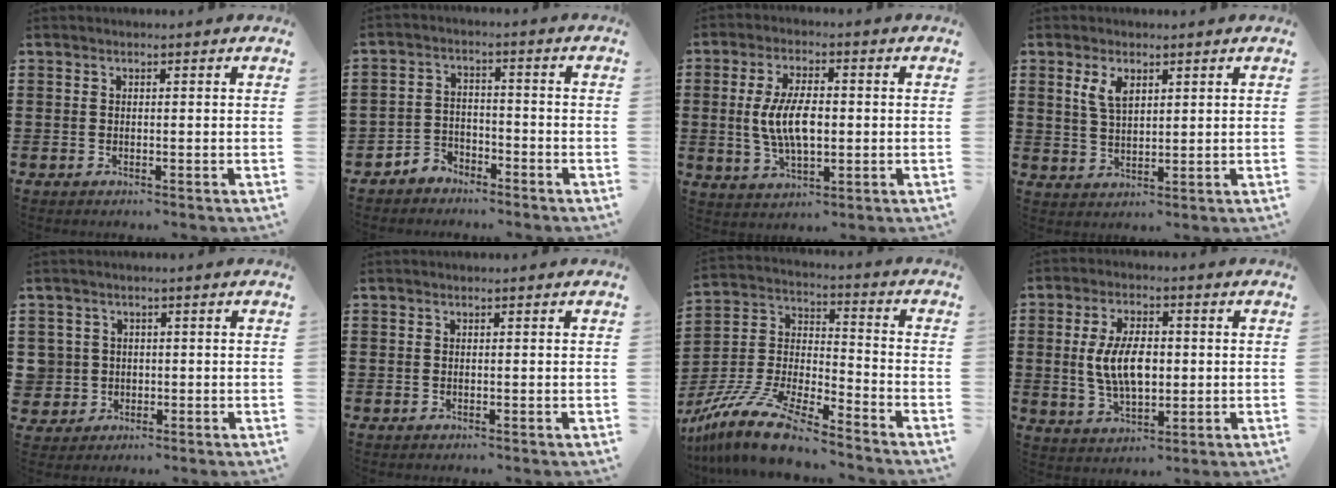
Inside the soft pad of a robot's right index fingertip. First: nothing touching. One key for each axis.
{"total": 3.6, "fx": -3.2, "fy": 1.6, "fz": 0.1, "tx": -0.012, "ty": 0.008, "tz": -0.067}
{"total": 8.2, "fx": -0.1, "fy": 3.6, "fz": 7.3, "tx": -0.156, "ty": 0.003, "tz": -0.006}
{"total": 3.9, "fx": 1.8, "fy": 2.0, "fz": 2.8, "tx": -0.062, "ty": 0.007, "tz": 0.032}
{"total": 3.3, "fx": -0.1, "fy": 3.3, "fz": 0.2, "tx": -0.030, "ty": 0.008, "tz": -0.008}
{"total": 0.0}
{"total": 12.7, "fx": -10.9, "fy": 2.3, "fz": 6.2, "tx": -0.140, "ty": 0.023, "tz": -0.216}
{"total": 8.2, "fx": 0.2, "fy": 4.2, "fz": 7.1, "tx": -0.146, "ty": 0.003, "tz": -0.002}